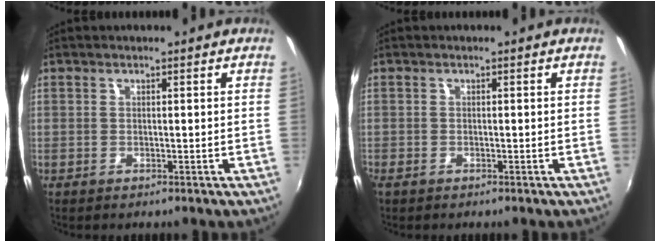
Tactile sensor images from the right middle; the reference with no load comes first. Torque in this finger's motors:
{"motor_torque": [0.30, -0.24, 0.00, 0.02]}